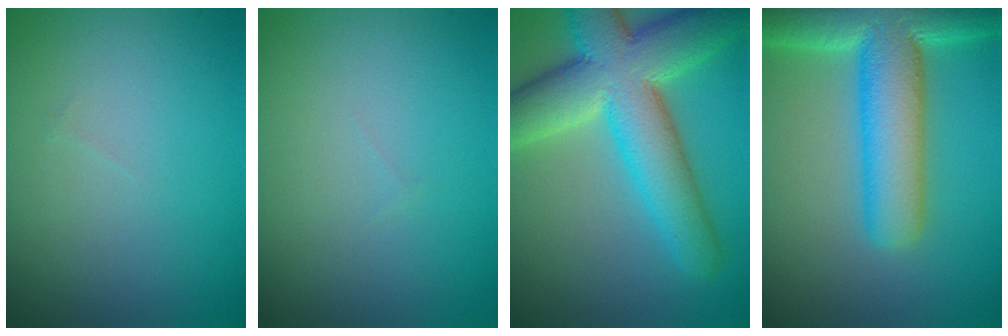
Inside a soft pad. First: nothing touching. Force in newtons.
{"total": 0.0}
{"total": 10.9, "press": 10.9, "slide": 0.4}
{"total": 11.5, "press": 11.4, "slide": 0.7}